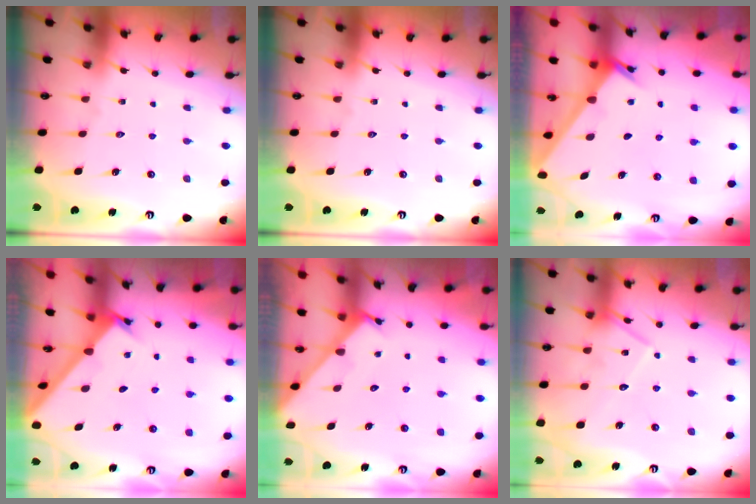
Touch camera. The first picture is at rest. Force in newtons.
{"total": 0.0}
{"total": 2.4, "press": 2.4, "slide": 0.2}
{"total": 1.7, "press": 1.7, "slide": 0.2}
{"total": 1.7, "press": 1.7, "slide": 0.1}
{"total": 14.5, "press": 14.5, "slide": 1.3}